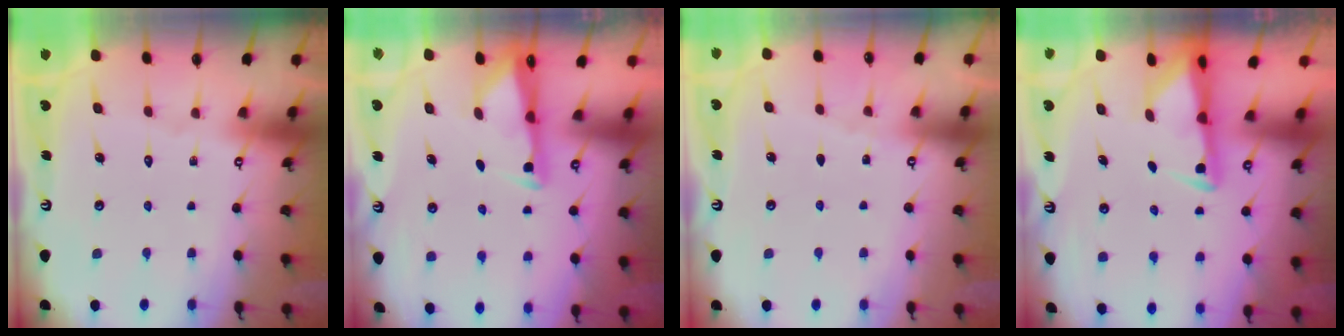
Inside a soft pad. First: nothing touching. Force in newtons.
{"total": 2.9, "press": 2.9, "slide": 0.4}
{"total": 1.8, "press": 1.7, "slide": 0.3}
{"total": 3.0, "press": 3.0, "slide": 0.6}